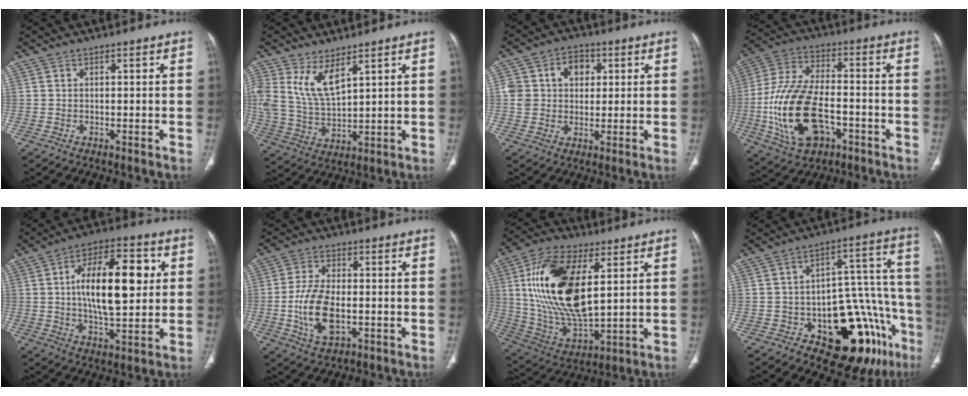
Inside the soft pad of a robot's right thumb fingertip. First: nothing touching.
{"total": 9.5, "force": [5.3, 3.9, 6.9], "torque": [-0.137, -0.028, 0.117]}
{"total": 9.8, "force": [2.4, 7.7, 5.6], "torque": [-0.061, 0.006, 0.041]}
{"total": 18.9, "force": [-5.4, 10.5, 14.8], "torque": [-0.295, 0.024, -0.091]}
{"total": 18.1, "force": [2.8, 8.0, 16.0], "torque": [-0.238, 0.009, 0.043]}
{"total": 10.5, "force": [-2.1, 5.6, 8.6], "torque": [-0.168, 0.004, -0.036]}
{"total": 22.8, "force": [5.5, 11.0, 19.2], "torque": [-0.367, -0.020, 0.104]}
{"total": 21.0, "force": [-10.5, 9.1, 15.7], "torque": [-0.130, 0.091, -0.134]}